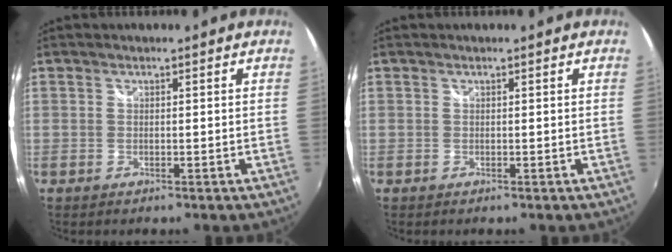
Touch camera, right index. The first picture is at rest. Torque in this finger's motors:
{"motor_torque": [0.46, -0.05, 0.09, 0.01]}